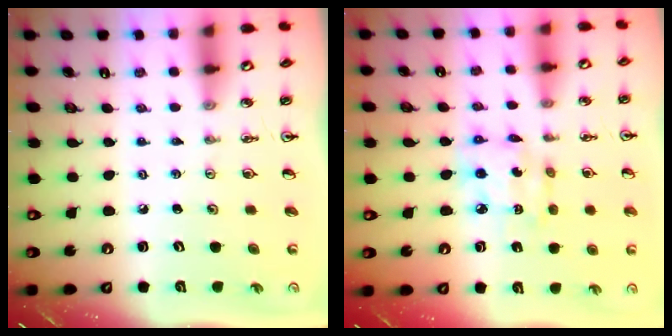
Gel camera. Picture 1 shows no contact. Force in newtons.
{"total": 8.2, "press": 8.2, "slide": 0.7}